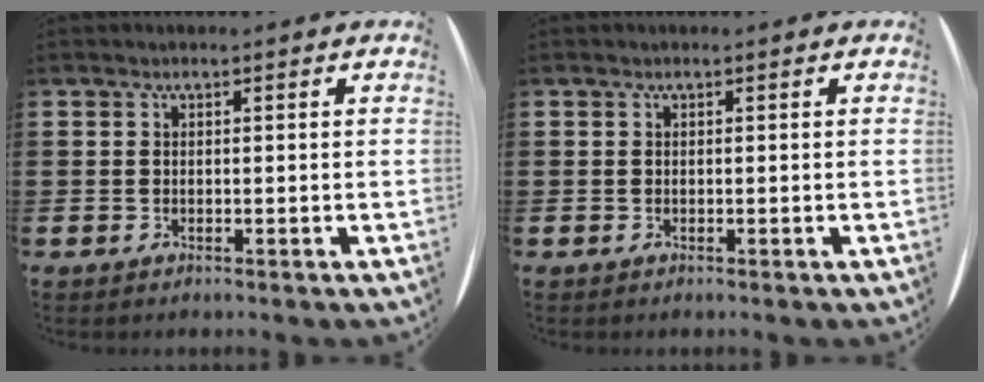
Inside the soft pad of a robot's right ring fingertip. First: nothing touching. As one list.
[{"total": 0.0}]